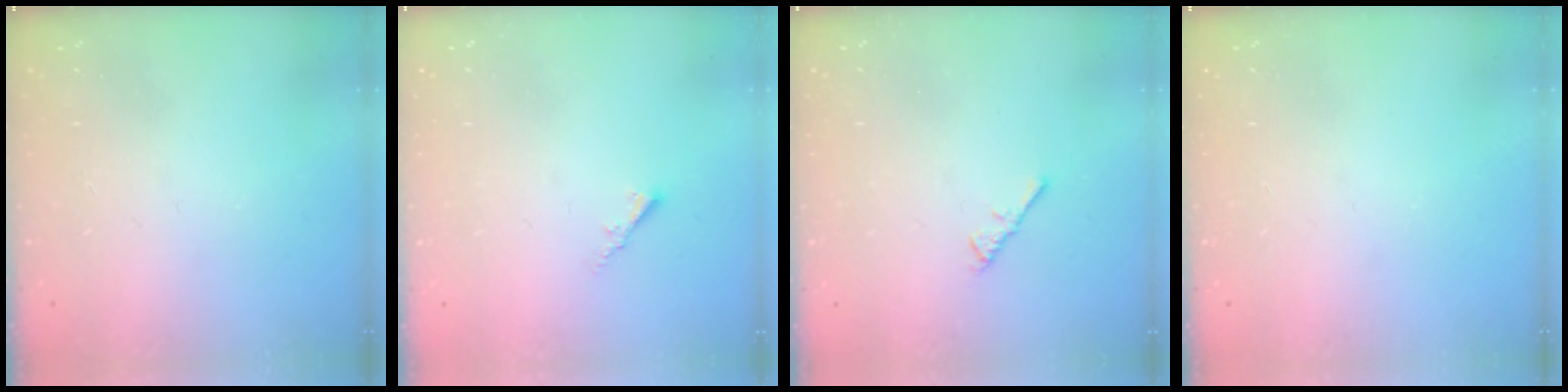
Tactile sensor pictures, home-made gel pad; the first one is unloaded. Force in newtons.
{"total": 1.7, "press": 1.6, "slide": 0.4}
{"total": 2.2, "press": 2.1, "slide": 0.5}
{"total": 0.0}